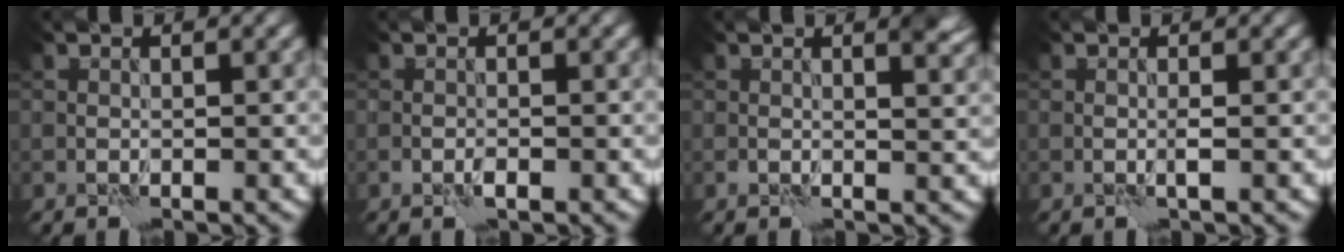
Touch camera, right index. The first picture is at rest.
{"total": 1.1, "force": [-0.6, 0.4, 0.8], "torque": [-0.018, 0.001, -0.014]}
{"total": 2.4, "force": [0.9, 0.8, 2.1], "torque": [-0.027, -0.003, 0.011]}
{"total": 0.6, "force": [0.0, -0.2, 0.5], "torque": [-0.011, 0.000, -0.002]}